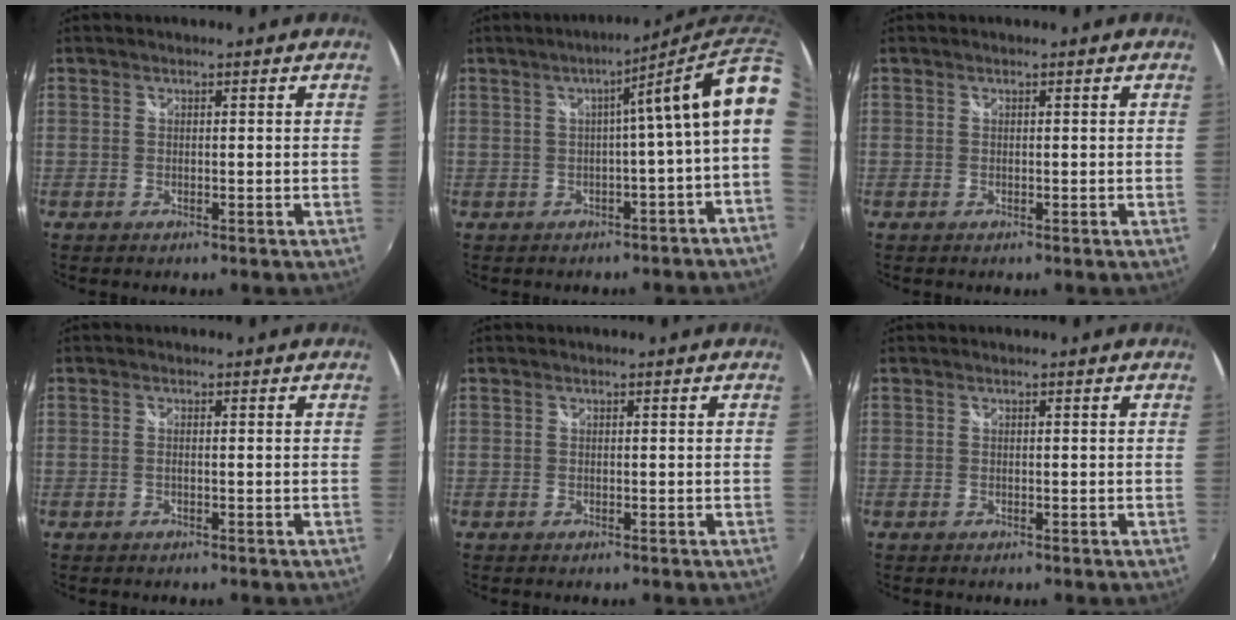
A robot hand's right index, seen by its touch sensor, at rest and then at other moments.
{"total": 9.0, "force": [5.1, -0.1, 7.5], "torque": [-0.098, 0.010, 0.063]}
{"total": 0.0}
{"total": 0.7, "force": [-0.2, -0.2, 0.7], "torque": [-0.010, 0.006, -0.002]}
{"total": 0.0}
{"total": 0.0}